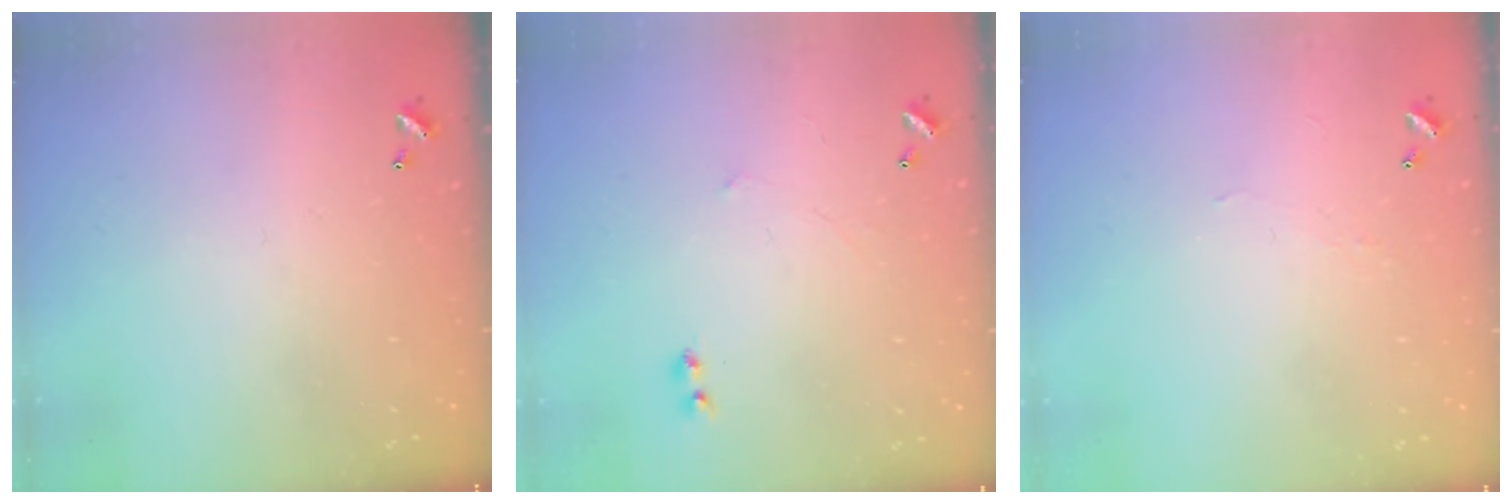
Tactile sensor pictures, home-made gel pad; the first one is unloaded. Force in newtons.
{"total": 2.3, "press": 2.3, "slide": 0.3}
{"total": 1.2, "press": 1.1, "slide": 0.3}